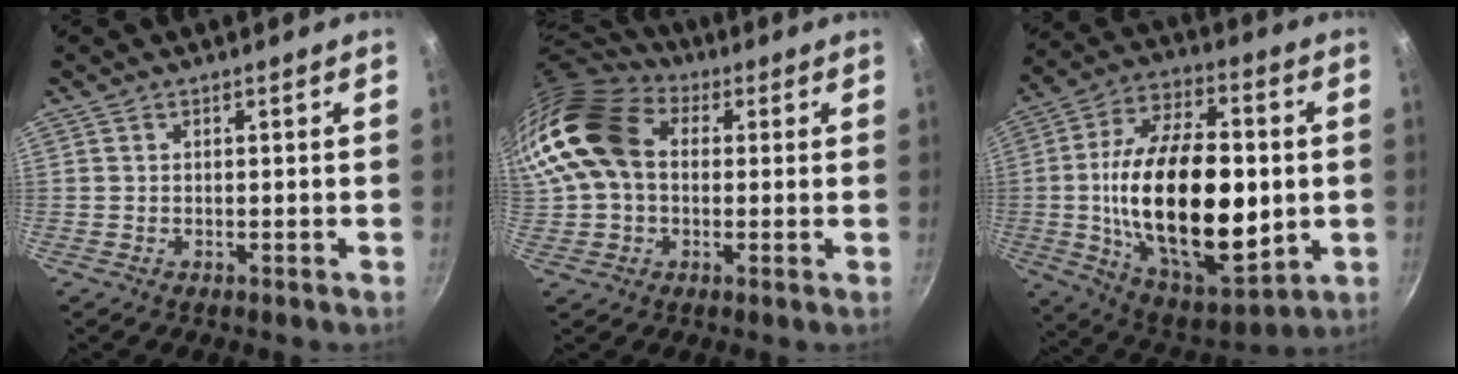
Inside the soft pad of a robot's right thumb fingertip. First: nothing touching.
{"total": 17.3, "force": [2.4, 12.8, 11.3], "torque": [-0.216, 0.033, 0.030]}
{"total": 29.9, "force": [-1.0, 15.9, 25.2], "torque": [-0.421, 0.000, -0.011]}